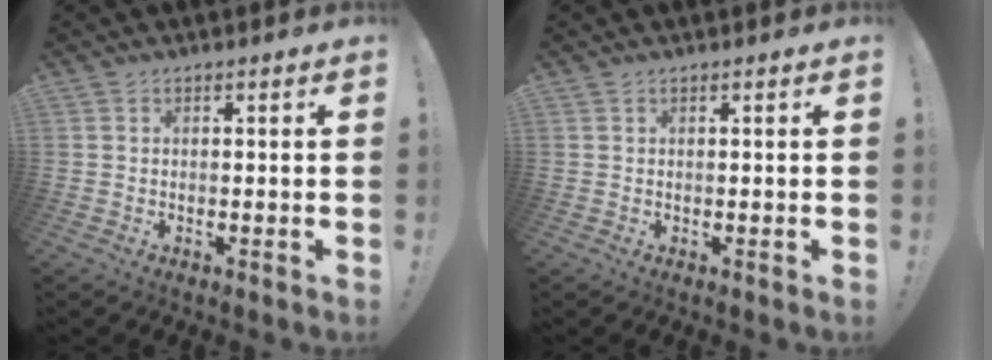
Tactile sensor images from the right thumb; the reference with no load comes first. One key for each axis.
{"total": 0.0}